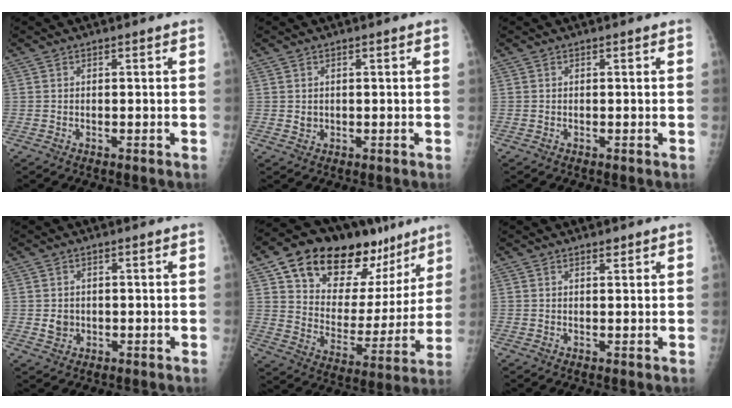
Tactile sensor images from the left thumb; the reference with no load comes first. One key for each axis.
{"total": 1.2, "fx": 0.2, "fy": 1.1, "fz": 0.5, "tx": -0.003, "ty": -0.001, "tz": 0.007}
{"total": 0.0}
{"total": 2.4, "fx": -0.1, "fy": 2.2, "fz": 1.0, "tx": -0.005, "ty": 0.002, "tz": 0.004}
{"total": 25.6, "fx": 15.9, "fy": 13.8, "fz": 14.6, "tx": -0.176, "ty": -0.040, "tz": 0.252}
{"total": 1.0, "fx": 0.8, "fy": 0.4, "fz": 0.5, "tx": -0.002, "ty": -0.005, "tz": 0.011}